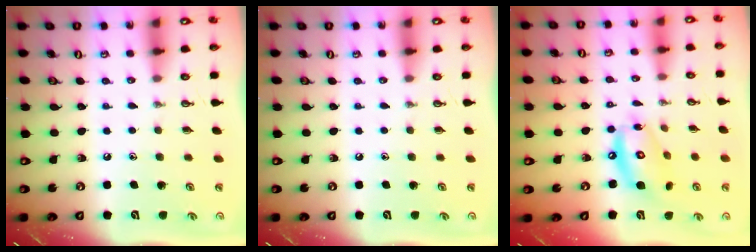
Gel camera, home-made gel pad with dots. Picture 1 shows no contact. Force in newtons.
{"total": 0.0}
{"total": 13.5, "press": 13.4, "slide": 1.3}